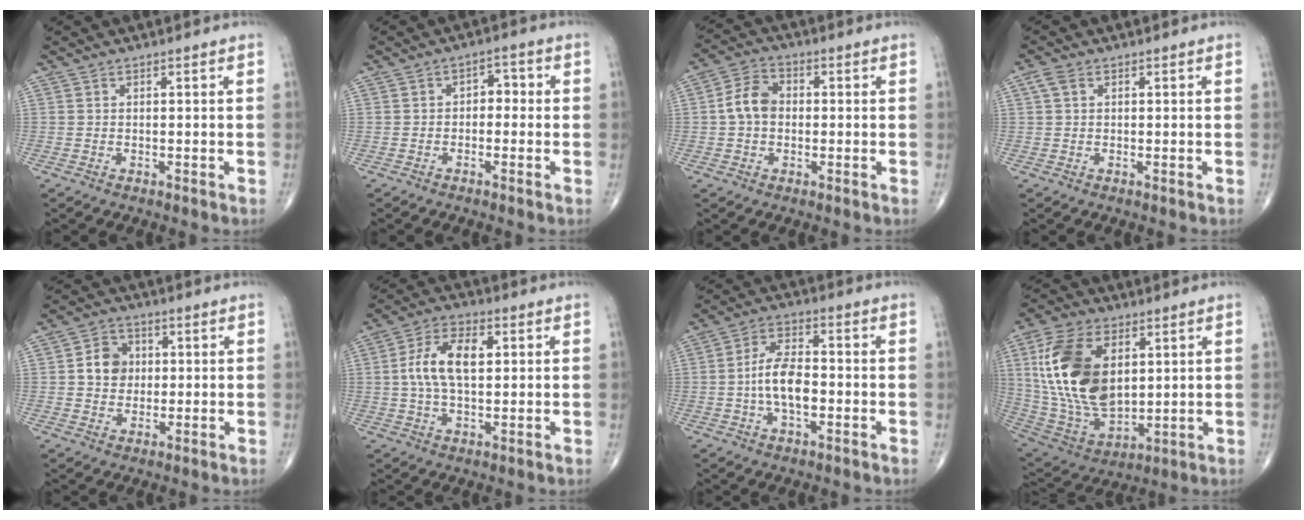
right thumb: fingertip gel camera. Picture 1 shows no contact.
{"total": 3.3, "force": [-0.4, 2.3, 2.2], "torque": [-0.011, 0.016, -0.016]}
{"total": 6.6, "force": [-0.1, 4.9, 4.4], "torque": [-0.075, 0.020, -0.012]}
{"total": 2.2, "force": [0.8, 1.5, 1.5], "torque": [-0.031, 0.011, 0.015]}
{"total": 6.2, "force": [0.7, 5.3, 3.1], "torque": [-0.029, 0.006, 0.006]}
{"total": 10.3, "force": [1.5, 5.4, 8.6], "torque": [-0.163, 0.013, 0.025]}
{"total": 9.0, "force": [-1.4, 4.5, 7.6], "torque": [-0.139, 0.020, -0.032]}
{"total": 22.0, "force": [4.8, 12.9, 17.1], "torque": [-0.328, -0.023, 0.098]}